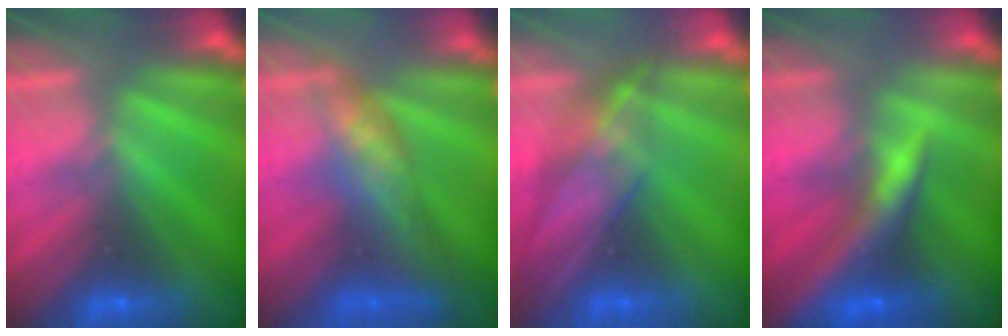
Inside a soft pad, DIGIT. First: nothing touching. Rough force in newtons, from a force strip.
{"total": 9.4}
{"total": 4.3}
{"total": 7.3}